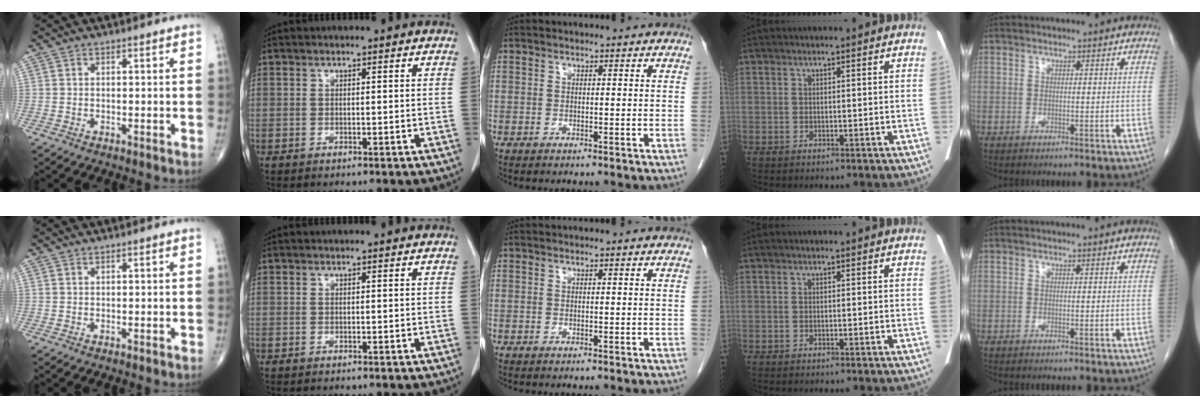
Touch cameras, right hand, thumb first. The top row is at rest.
{}